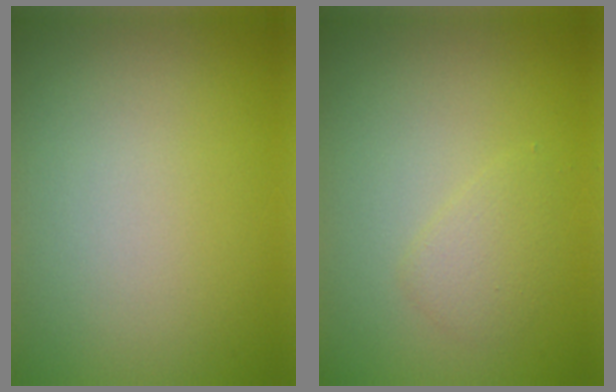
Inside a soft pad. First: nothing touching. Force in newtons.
{"total": 1.5, "press": 1.5, "slide": 0.2}